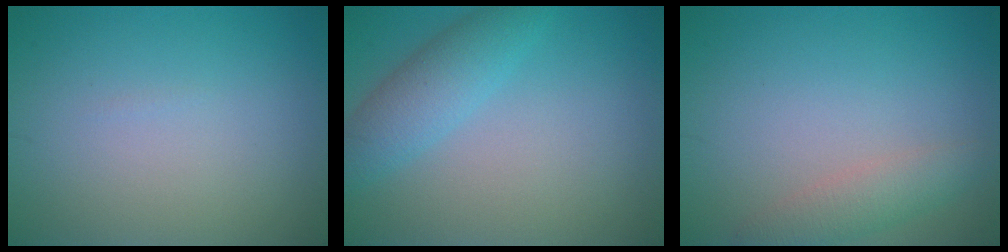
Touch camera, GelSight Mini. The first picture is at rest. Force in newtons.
{"total": 3.6, "press": 3.6, "slide": 0.0}
{"total": 2.4, "press": 2.4, "slide": 0.2}